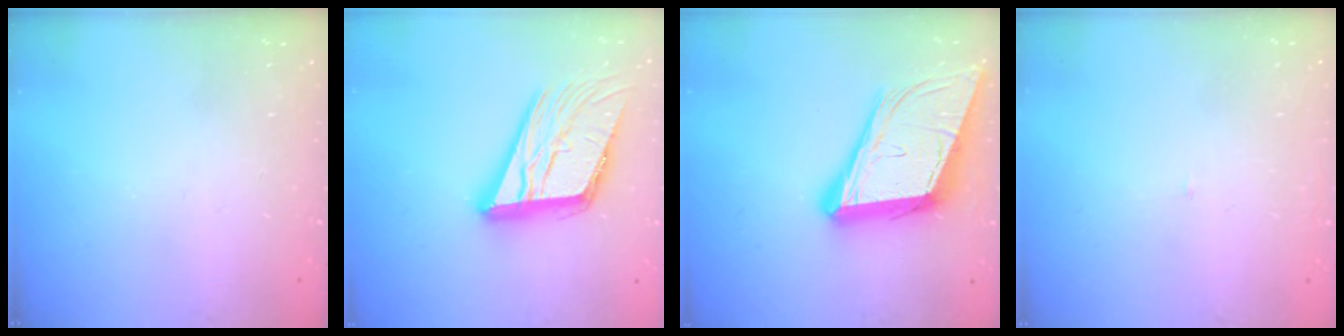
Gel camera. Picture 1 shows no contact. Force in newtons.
{"total": 19.1, "press": 18.9, "slide": 2.6}
{"total": 18.1, "press": 17.5, "slide": 4.3}
{"total": 2.1, "press": 2.1, "slide": 0.1}